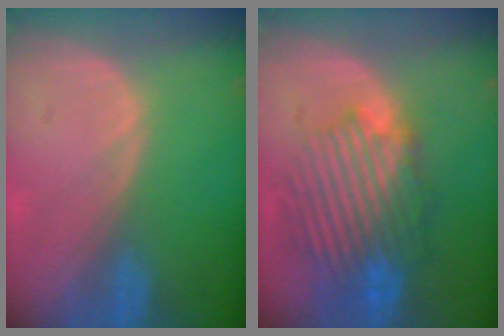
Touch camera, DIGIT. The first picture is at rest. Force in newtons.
{"total": 10.0, "press": 9.6, "slide": 2.7}